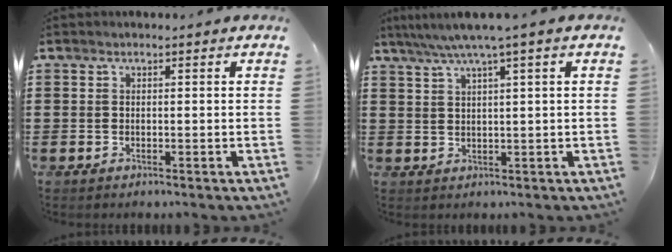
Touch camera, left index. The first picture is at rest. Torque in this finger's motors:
{"motor_torque": [1.11, -1.03, 0.73, 0.10]}